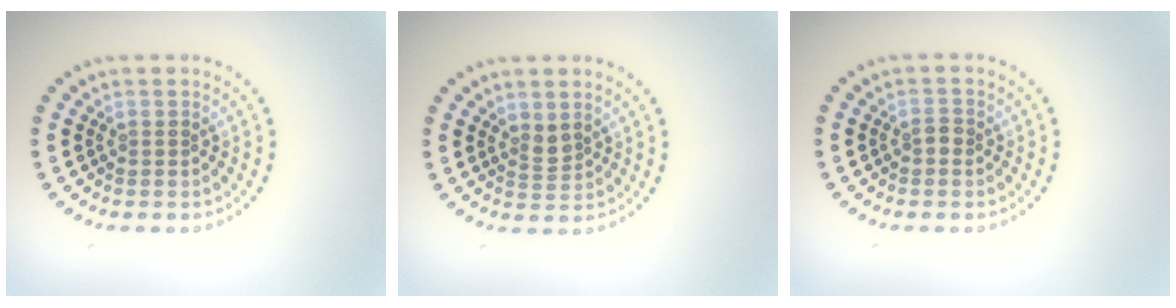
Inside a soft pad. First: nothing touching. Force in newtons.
{"total": 1.5, "press": 1.2, "slide": 1.0}
{"total": 0.8, "press": 0.8, "slide": 0.3}